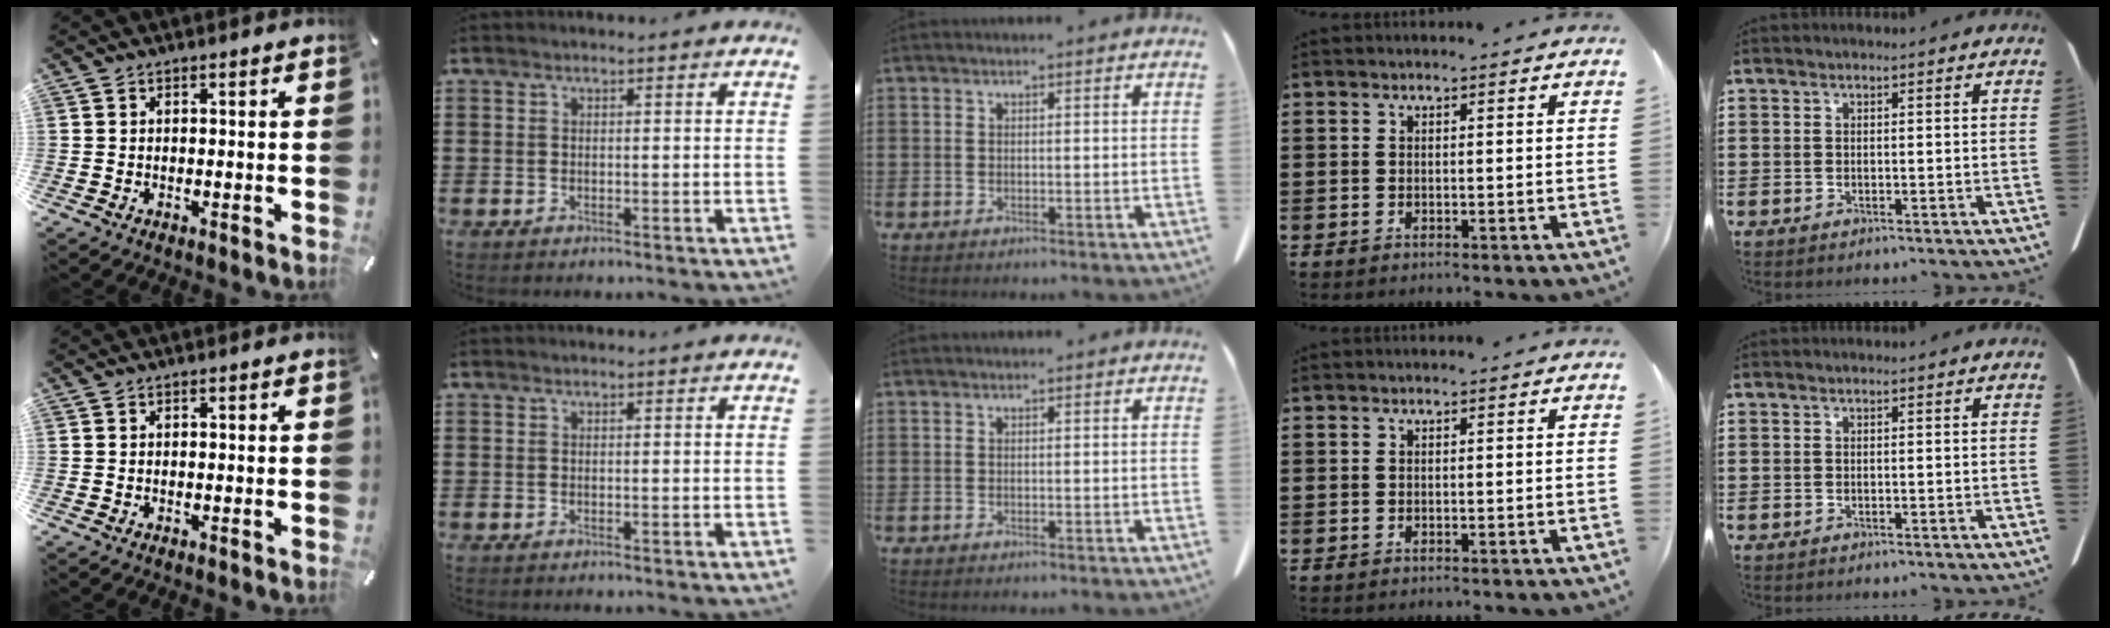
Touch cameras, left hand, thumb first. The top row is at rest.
{}